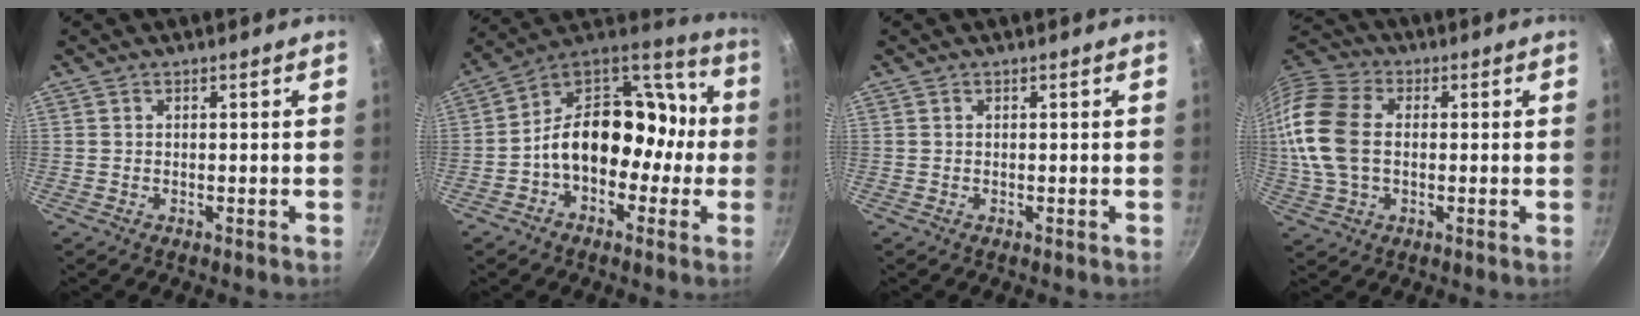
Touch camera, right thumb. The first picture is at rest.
{"total": 18.0, "force": [-2.7, 13.3, 11.8], "torque": [-0.129, 0.080, -0.058]}
{"total": 0.0}
{"total": 15.1, "force": [0.4, 10.0, 11.3], "torque": [-0.219, 0.020, -0.002]}